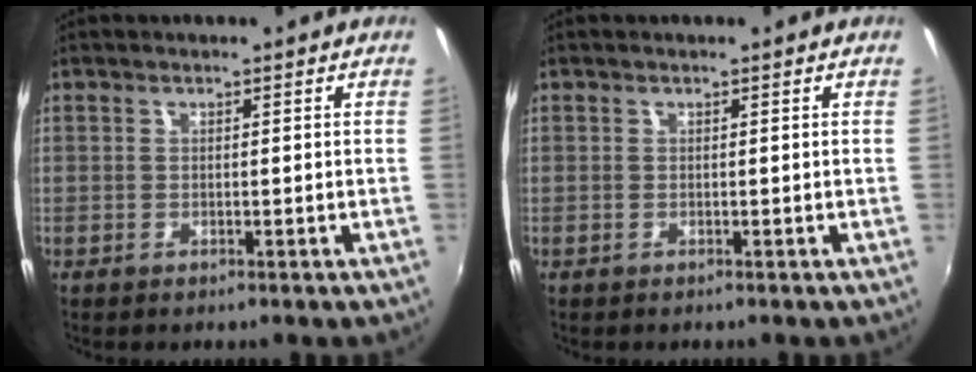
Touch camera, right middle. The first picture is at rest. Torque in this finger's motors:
{"motor_torque": [-0.01, -0.33, 0.05, 0.00]}